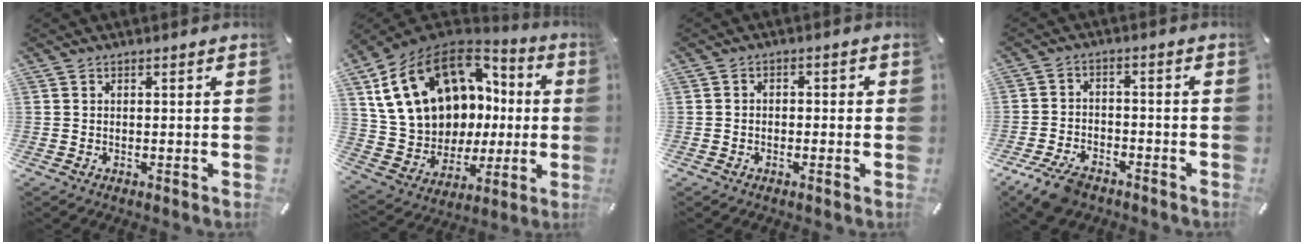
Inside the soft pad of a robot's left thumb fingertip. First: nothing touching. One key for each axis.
{"total": 20.8, "fx": 7.1, "fy": 15.6, "fz": 11.7, "tx": -0.239, "ty": -0.041, "tz": 0.153}
{"total": 1.9, "fx": -1.3, "fy": 1.2, "fz": 0.7, "tx": -0.013, "ty": 0.010, "tz": -0.028}
{"total": 7.5, "fx": -5.3, "fy": 3.7, "fz": 3.8, "tx": -0.076, "ty": 0.023, "tz": -0.097}